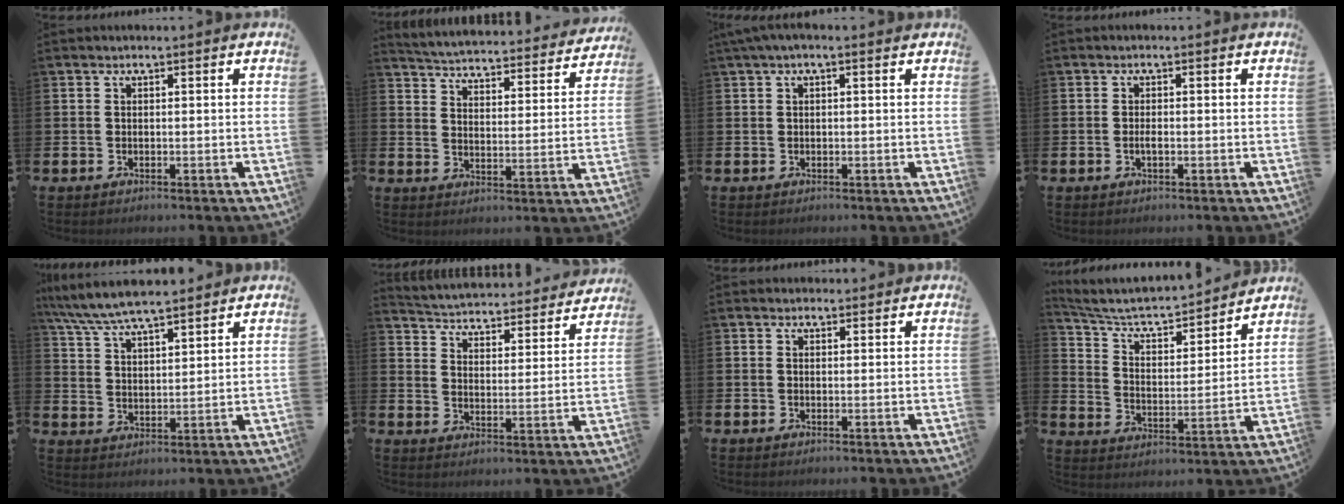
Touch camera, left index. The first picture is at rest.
{"total": 4.6, "force": [4.5, 0.5, 0.6], "torque": [-0.035, -0.044, 0.073]}
{"total": 0.9, "force": [0.2, 0.2, 0.9], "torque": [-0.021, 0.004, 0.003]}
{"total": 1.0, "force": [-0.3, 0.4, 0.9], "torque": [-0.019, 0.000, -0.004]}
{"total": 7.4, "force": [6.9, 1.0, 2.2], "torque": [-0.068, -0.028, 0.127]}
{"total": 4.2, "force": [4.1, 0.8, 0.4], "torque": [-0.032, -0.042, 0.065]}
{"total": 0.9, "force": [0.7, 0.5, 0.1], "torque": [0.018, -0.001, 0.008]}
{"total": 6.2, "force": [5.6, 1.7, 2.3], "torque": [-0.073, -0.043, 0.088]}